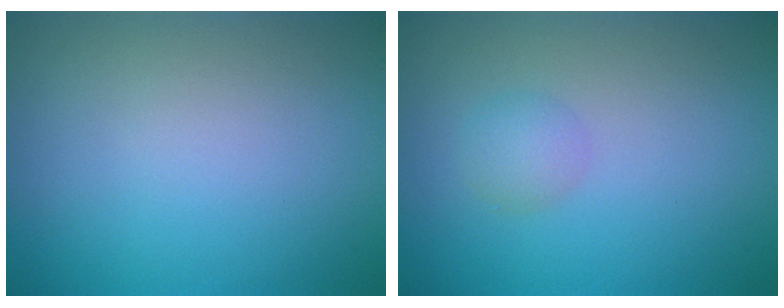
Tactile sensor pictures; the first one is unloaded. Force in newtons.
{"total": 1.6, "press": 1.6, "slide": 0.0}